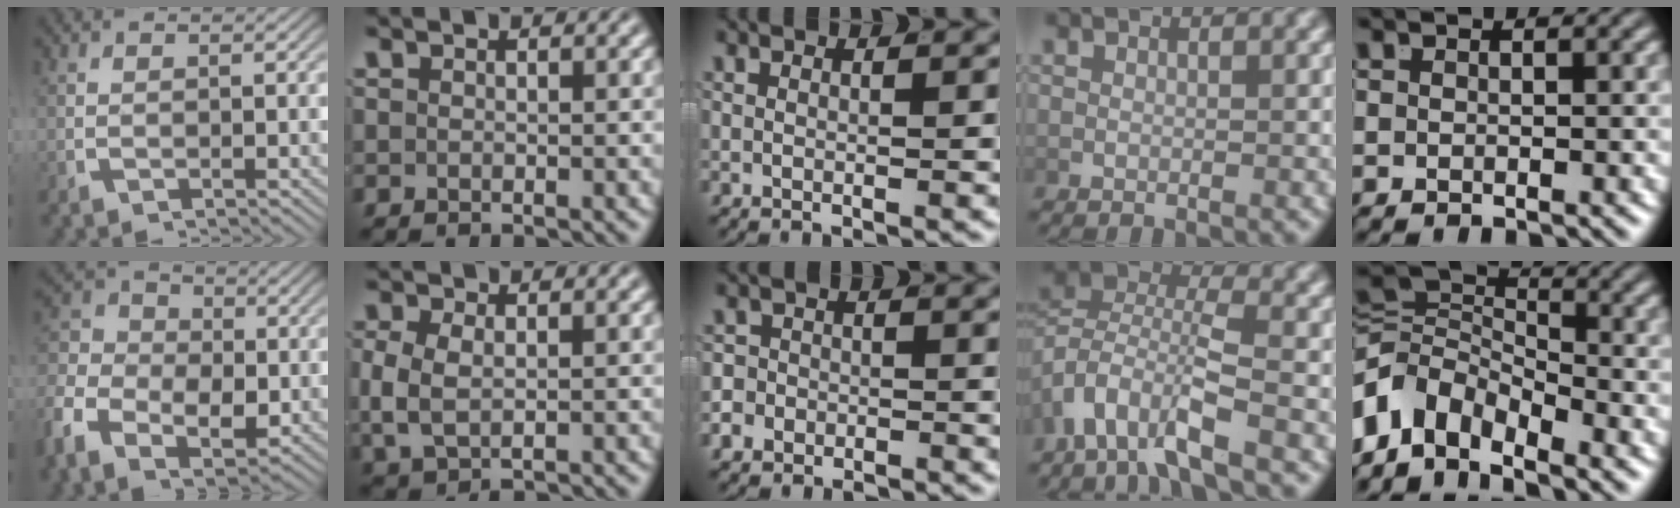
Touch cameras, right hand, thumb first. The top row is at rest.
{"thumb": {"total": 9.1, "force": [-0.2, 7.0, 5.9], "torque": [-0.115, -0.020, -0.007]}, "index": {"total": 3.4, "force": [-0.1, 2.3, 2.5], "torque": [-0.065, -0.013, 0.013]}, "middle": {"total": 2.9, "force": [-2.1, 2.0, 0.3], "torque": [0.007, -0.002, -0.043]}, "ring": {"total": 4.7, "force": [-0.5, 2.7, 3.8], "torque": [-0.078, -0.001, -0.016]}, "little": {"total": 10.3, "force": [-2.0, 8.2, 5.9], "torque": [-0.132, -0.037, -0.034]}}